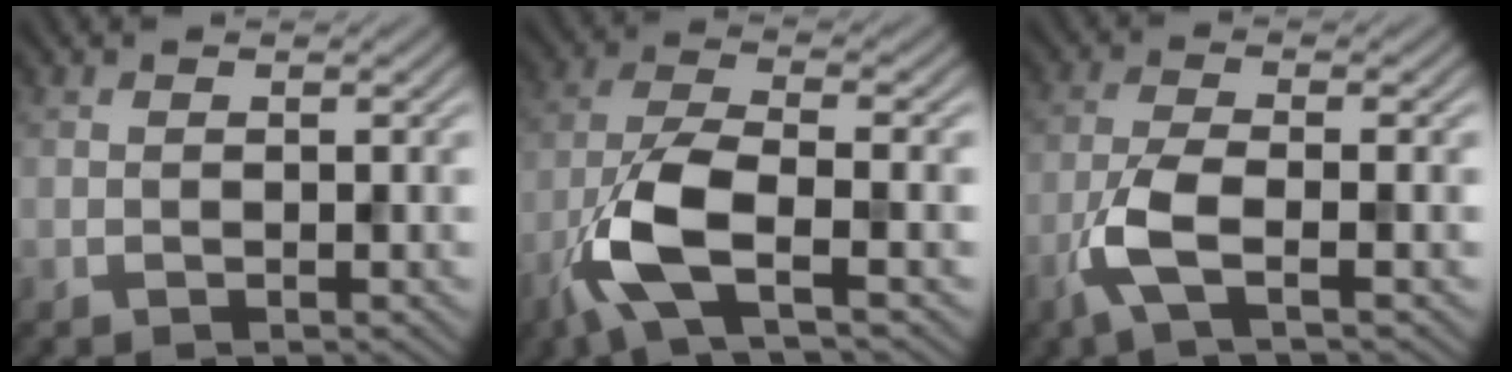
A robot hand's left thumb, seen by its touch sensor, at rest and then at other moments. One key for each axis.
{"total": 8.6, "fx": -3.8, "fy": 2.8, "fz": 7.2, "tx": -0.159, "ty": 0.000, "tz": -0.091}
{"total": 5.3, "fx": -2.3, "fy": 1.3, "fz": 4.6, "tx": -0.105, "ty": -0.001, "tz": -0.057}